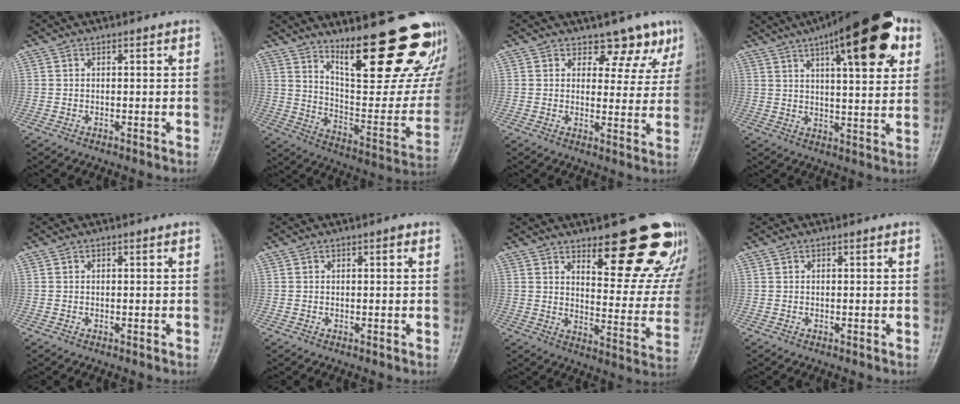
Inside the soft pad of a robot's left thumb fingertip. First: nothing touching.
{"total": 26.6, "force": [18.1, 7.7, 17.9], "torque": [-0.200, -0.124, 0.264]}
{"total": 6.8, "force": [5.2, 4.0, 1.6], "torque": [0.017, -0.035, 0.053]}
{"total": 21.4, "force": [10.4, 6.6, 17.5], "torque": [-0.233, -0.012, 0.146]}
{"total": 0.0}
{"total": 0.7, "force": [0.3, 0.2, 0.6], "torque": [-0.009, 0.001, 0.001]}
{"total": 19.9, "force": [13.5, 6.6, 13.0], "torque": [-0.113, -0.091, 0.179]}
{"total": 0.0}